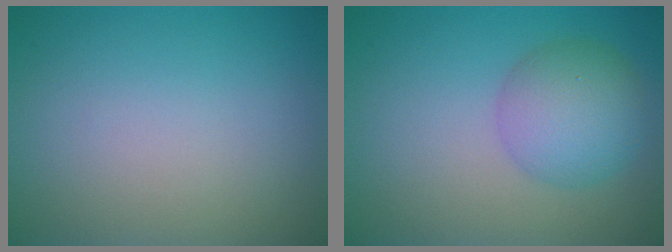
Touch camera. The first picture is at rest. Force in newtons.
{"total": 4.8, "press": 4.8, "slide": 0.1}